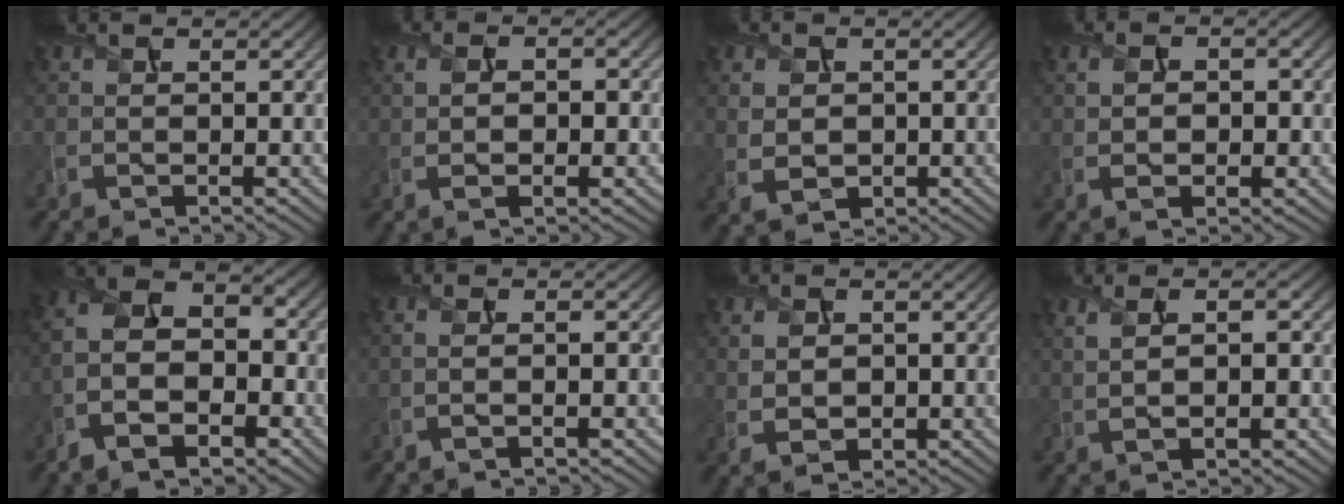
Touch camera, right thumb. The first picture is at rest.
{"total": 3.9, "force": [-0.1, 1.8, 3.4], "torque": [-0.052, -0.003, -0.001]}
{"total": 3.3, "force": [0.1, 2.6, 2.0], "torque": [-0.050, -0.006, 0.008]}
{"total": 3.7, "force": [0.0, 2.2, 3.0], "torque": [-0.037, -0.002, -0.001]}
{"total": 11.9, "force": [-4.7, 7.7, 7.7], "torque": [-0.165, -0.029, -0.089]}
{"total": 2.2, "force": [-0.6, 0.6, 2.1], "torque": [-0.029, 0.004, -0.020]}
{"total": 3.2, "force": [0.2, 2.3, 2.2], "torque": [-0.045, -0.004, 0.007]}
{"total": 4.3, "force": [0.4, 1.3, 4.1], "torque": [-0.076, -0.002, 0.007]}